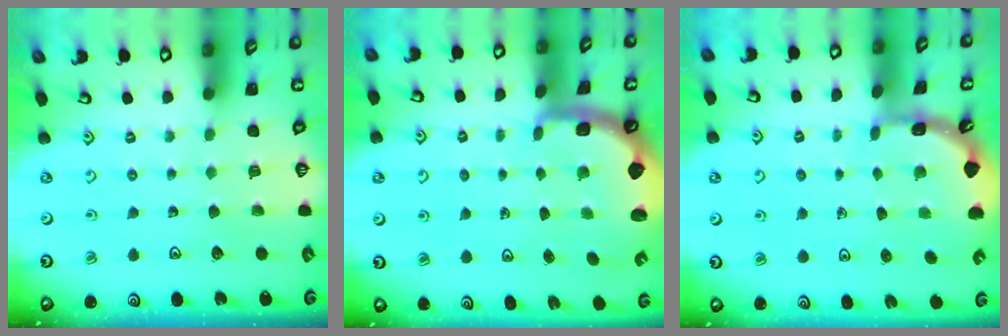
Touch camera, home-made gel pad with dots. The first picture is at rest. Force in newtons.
{"total": 2.7, "press": 2.2, "slide": 1.5}
{"total": 1.7, "press": 1.7, "slide": 0.1}